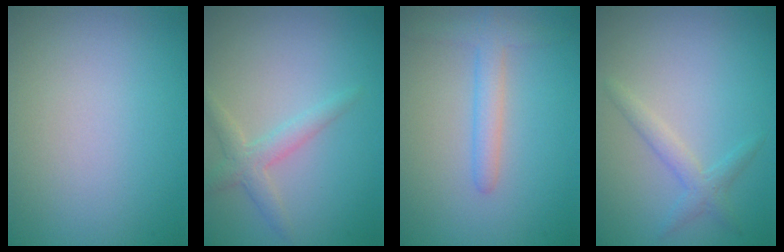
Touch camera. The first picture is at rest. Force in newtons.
{"total": 2.2, "press": 2.2, "slide": 0.1}
{"total": 2.6, "press": 2.6, "slide": 0.2}
{"total": 1.8, "press": 1.8, "slide": 0.0}